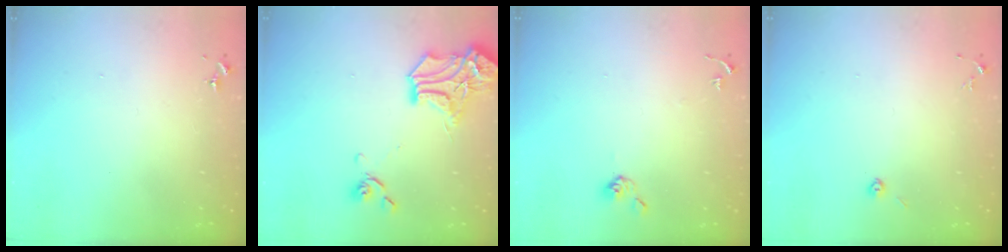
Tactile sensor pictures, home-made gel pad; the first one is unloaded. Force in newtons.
{"total": 16.8, "press": 16.7, "slide": 1.5}
{"total": 6.4, "press": 6.4, "slide": 0.6}
{"total": 2.9, "press": 2.8, "slide": 1.0}